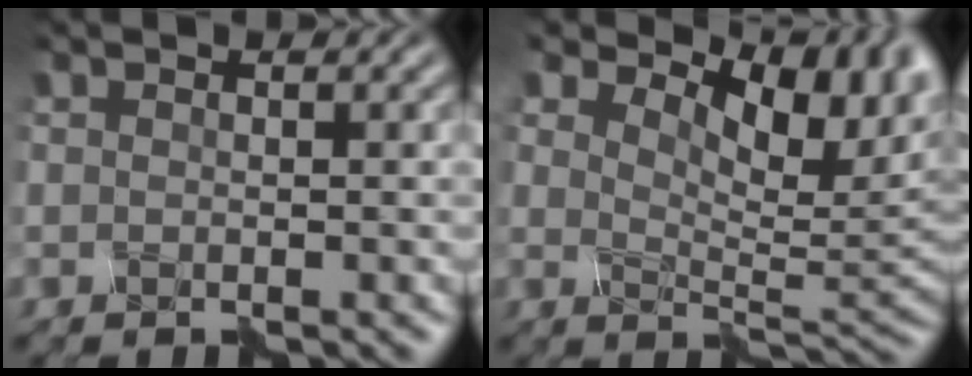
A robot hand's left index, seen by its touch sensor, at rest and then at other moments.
{"total": 10.1, "force": [4.1, 5.2, 7.6], "torque": [-0.109, 0.011, 0.061]}